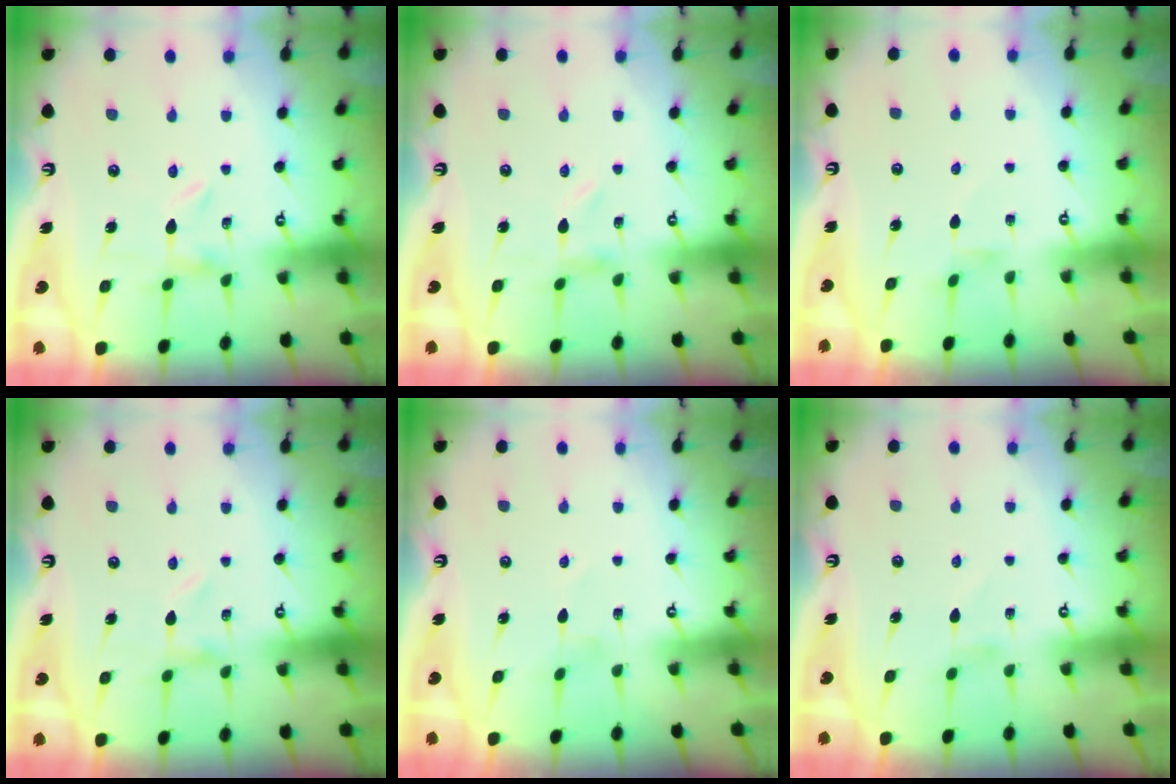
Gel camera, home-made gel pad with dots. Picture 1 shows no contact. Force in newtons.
{"total": 0.0}
{"total": 1.4, "press": 1.4, "slide": 0.2}
{"total": 0.0}
{"total": 0.5, "press": 0.5, "slide": 0.1}
{"total": 0.0}